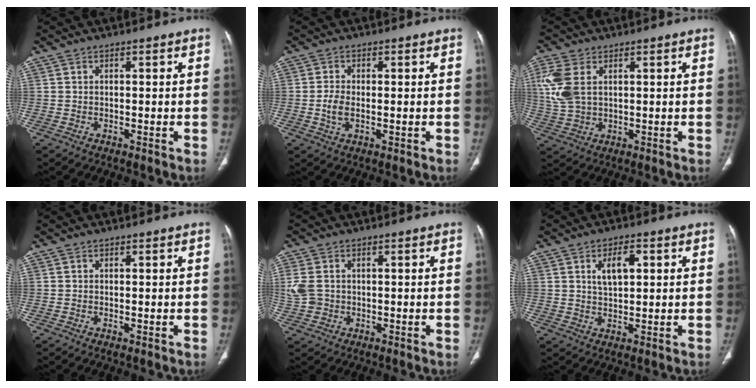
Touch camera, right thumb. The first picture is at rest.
{"total": 3.5, "force": [-0.3, 2.0, 2.9], "torque": [-0.066, 0.000, -0.006]}
{"total": 8.5, "force": [2.5, 5.2, 6.3], "torque": [-0.164, 0.004, 0.056]}
{"total": 0.0}
{"total": 5.1, "force": [0.3, 4.0, 3.2], "torque": [-0.082, 0.005, 0.011]}
{"total": 5.4, "force": [1.8, 2.7, 4.3], "torque": [-0.068, -0.003, 0.034]}